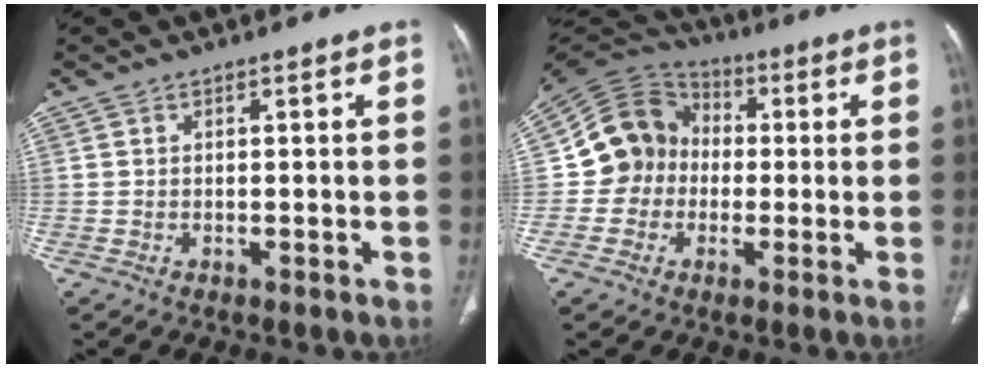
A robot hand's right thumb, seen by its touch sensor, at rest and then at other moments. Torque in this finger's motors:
{"motor_torque": [-0.02, 0.73, 0.61, 0.18, 0.27]}